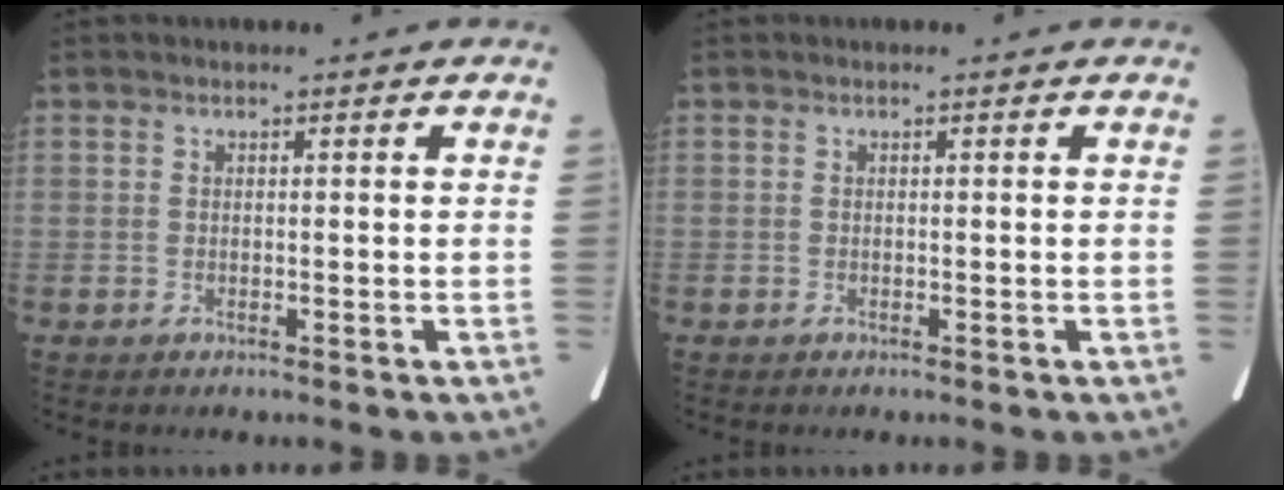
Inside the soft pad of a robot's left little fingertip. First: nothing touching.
{"total": 0.0}